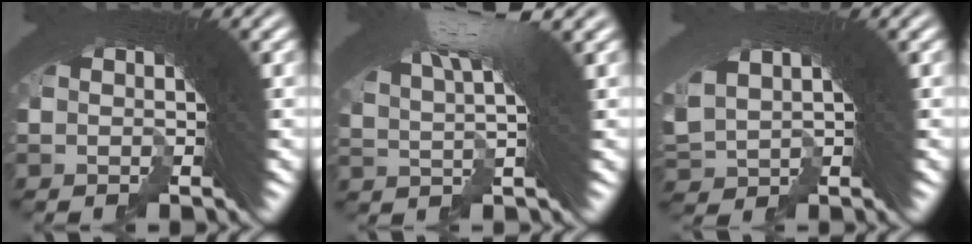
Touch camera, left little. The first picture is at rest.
{"total": 6.4, "force": [3.5, 1.2, 5.2], "torque": [-0.073, 0.023, 0.049]}
{"total": 1.8, "force": [0.4, 1.2, 1.3], "torque": [-0.018, 0.002, 0.020]}